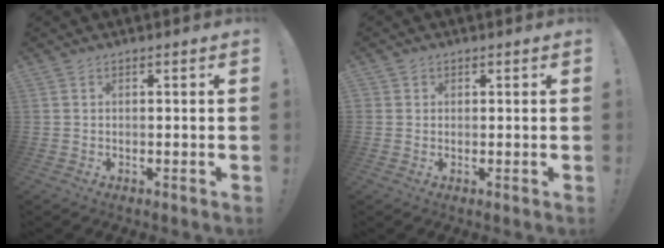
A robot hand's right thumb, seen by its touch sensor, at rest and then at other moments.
{"total": 1.2, "force": [0.5, 1.0, 0.1], "torque": [0.002, -0.005, 0.008]}